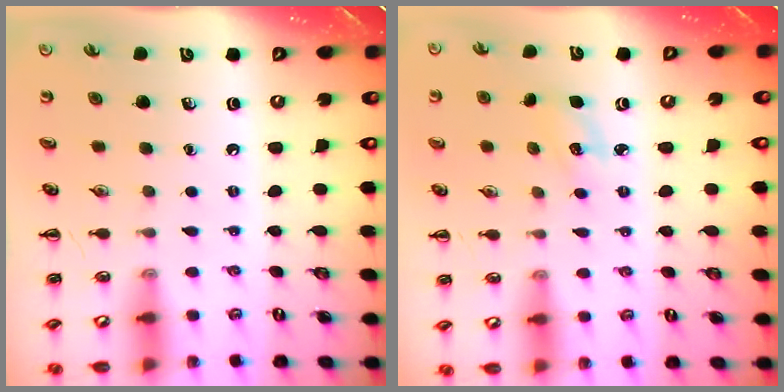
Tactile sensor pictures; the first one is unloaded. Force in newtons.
{"total": 4.0, "press": 3.9, "slide": 1.1}